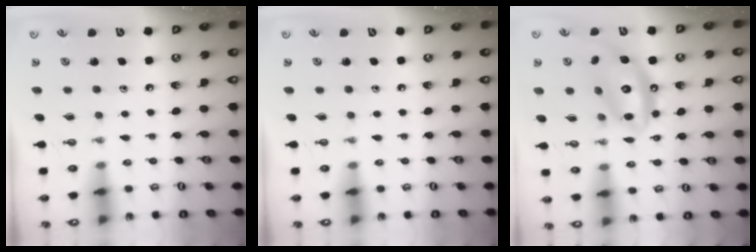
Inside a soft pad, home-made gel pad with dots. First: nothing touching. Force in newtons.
{"total": 0.0}
{"total": 13.3, "press": 13.2, "slide": 1.3}